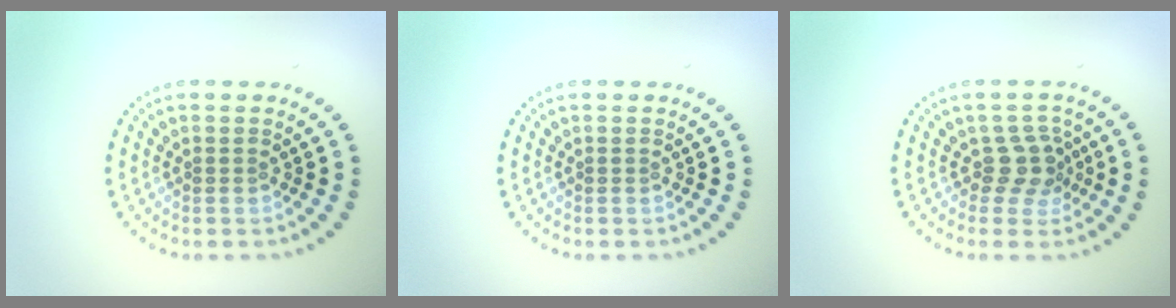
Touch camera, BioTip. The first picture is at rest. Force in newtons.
{"total": 0.0}
{"total": 2.6, "press": 2.1, "slide": 1.6}